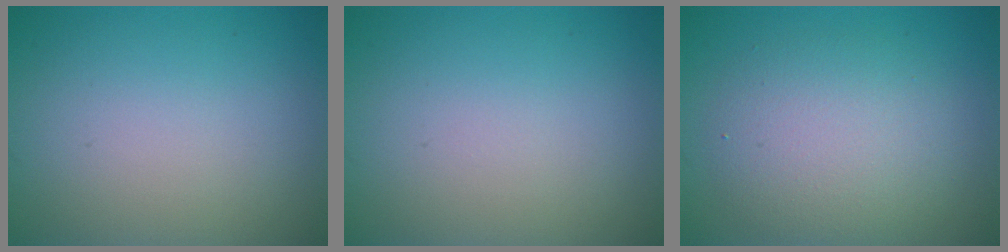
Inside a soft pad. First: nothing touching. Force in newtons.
{"total": 0.0}
{"total": 4.8, "press": 4.8, "slide": 0.4}